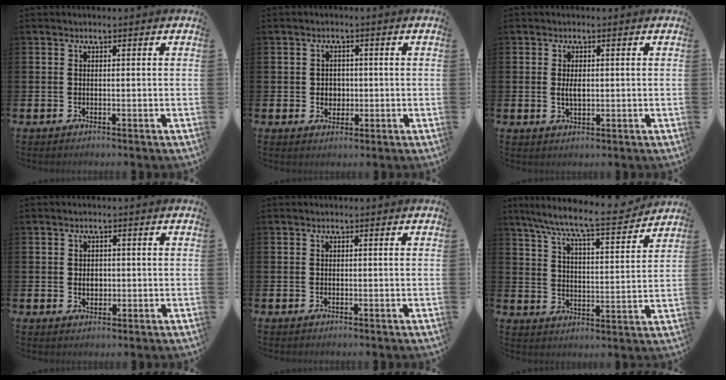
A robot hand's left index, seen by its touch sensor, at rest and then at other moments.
{"total": 2.3, "force": [0.2, 2.2, 0.8], "torque": [0.001, 0.000, -0.006]}
{"total": 2.1, "force": [0.2, 1.1, 1.8], "torque": [-0.022, -0.002, -0.001]}
{"total": 1.8, "force": [0.1, 1.5, 1.1], "torque": [0.001, 0.000, -0.005]}
{"total": 0.0}
{"total": 9.0, "force": [8.2, 0.6, 3.8], "torque": [-0.097, -0.056, 0.137]}